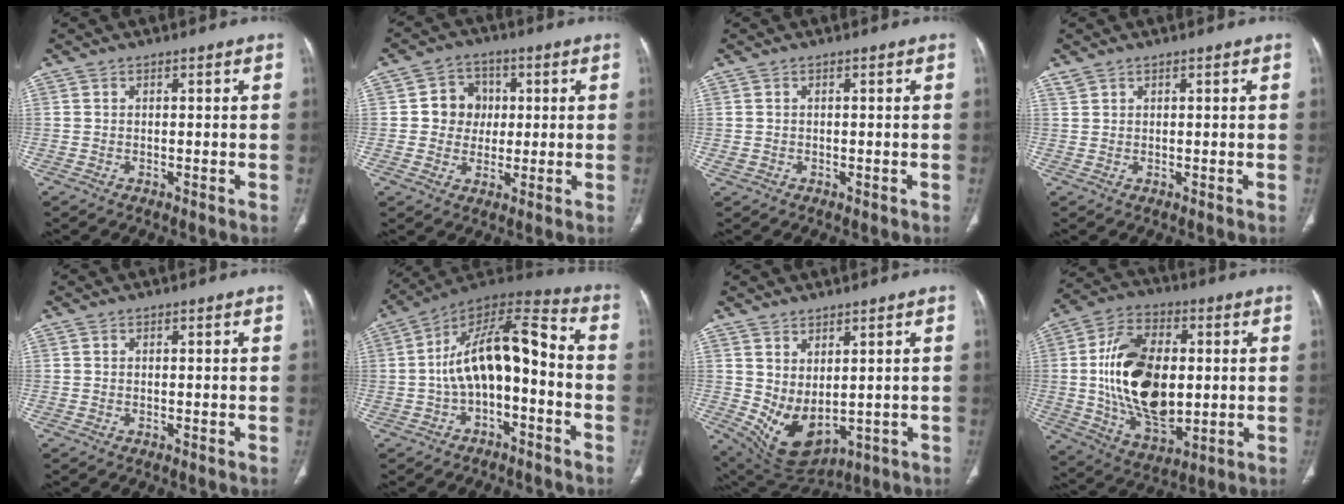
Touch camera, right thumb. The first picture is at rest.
{"total": 7.3, "force": [0.7, 6.6, 3.0], "torque": [-0.003, 0.008, 0.005]}
{"total": 1.0, "force": [-0.2, 0.8, 0.6], "torque": [-0.015, 0.007, 0.003]}
{"total": 0.9, "force": [0.8, 0.4, 0.1], "torque": [-0.002, 0.004, 0.019]}
{"total": 0.0}
{"total": 15.4, "force": [-2.4, 7.4, 13.2], "torque": [-0.216, 0.075, -0.046]}
{"total": 9.8, "force": [0.2, 5.4, 8.1], "torque": [-0.135, -0.017, 0.039]}
{"total": 20.9, "force": [0.9, 12.2, 16.9], "torque": [-0.288, -0.004, 0.027]}